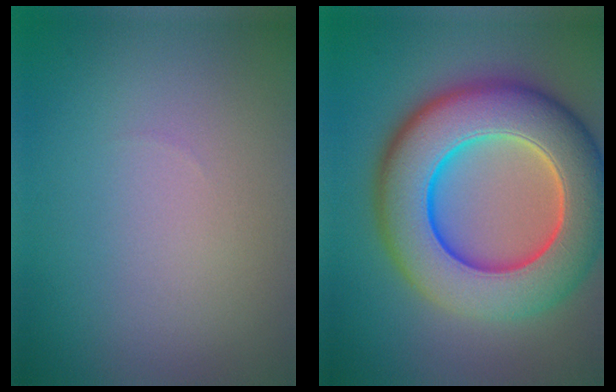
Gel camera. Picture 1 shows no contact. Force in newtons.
{"total": 13.0, "press": 13.0, "slide": 0.5}